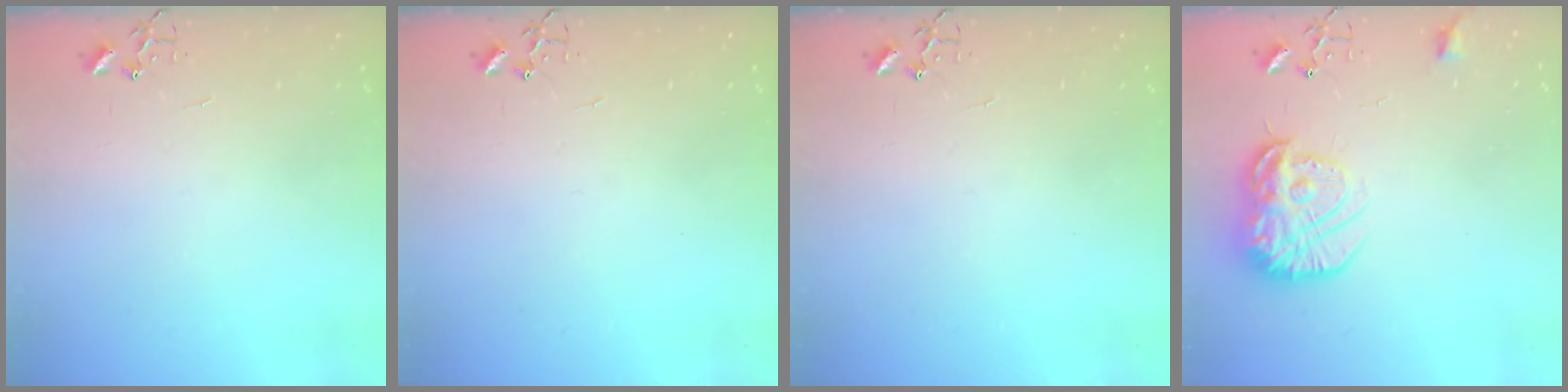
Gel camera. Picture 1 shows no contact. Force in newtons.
{"total": 0.0}
{"total": 0.0}
{"total": 18.4, "press": 18.3, "slide": 1.2}